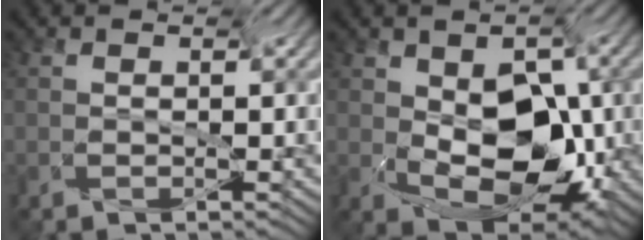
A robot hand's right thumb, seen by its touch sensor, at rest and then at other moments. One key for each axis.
{"total": 10.0, "fx": -4.2, "fy": 5.8, "fz": 7.0, "tx": -0.131, "ty": -0.009, "tz": -0.058}